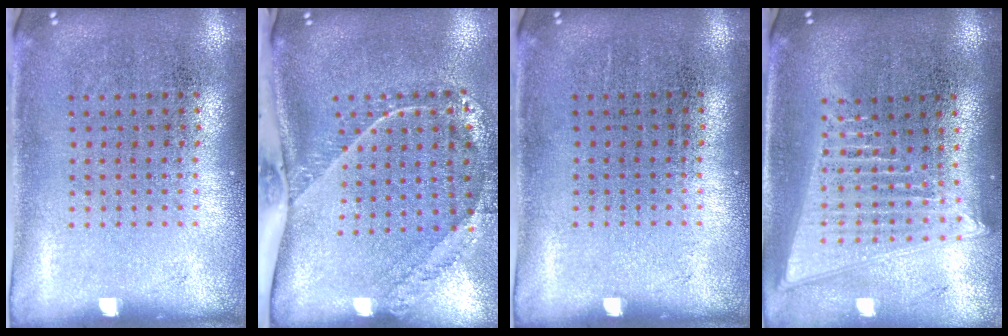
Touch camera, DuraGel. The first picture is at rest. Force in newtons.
{"total": 2.5, "press": 1.7, "slide": 1.8}
{"total": 0.0}
{"total": 2.1, "press": 1.8, "slide": 1.0}